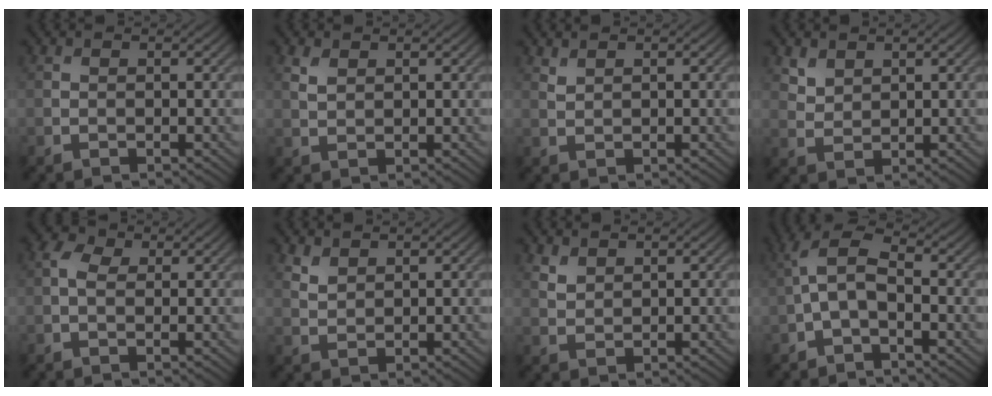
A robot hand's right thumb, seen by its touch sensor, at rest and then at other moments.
{"total": 1.9, "force": [1.1, 1.1, 1.0], "torque": [-0.030, -0.001, 0.024]}
{"total": 1.0, "force": [0.9, 0.3, 0.4], "torque": [-0.017, -0.001, 0.022]}
{"total": 2.6, "force": [1.9, 1.6, 0.9], "torque": [-0.025, -0.005, 0.044]}
{"total": 2.3, "force": [0.4, 1.6, 1.7], "torque": [-0.040, 0.005, 0.001]}
{"total": 2.2, "force": [1.6, 1.1, 0.9], "torque": [-0.027, -0.002, 0.039]}
{"total": 2.1, "force": [1.5, 1.1, 0.8], "torque": [-0.024, -0.002, 0.037]}
{"total": 5.1, "force": [-1.1, 2.5, 4.3], "torque": [-0.095, 0.015, -0.031]}